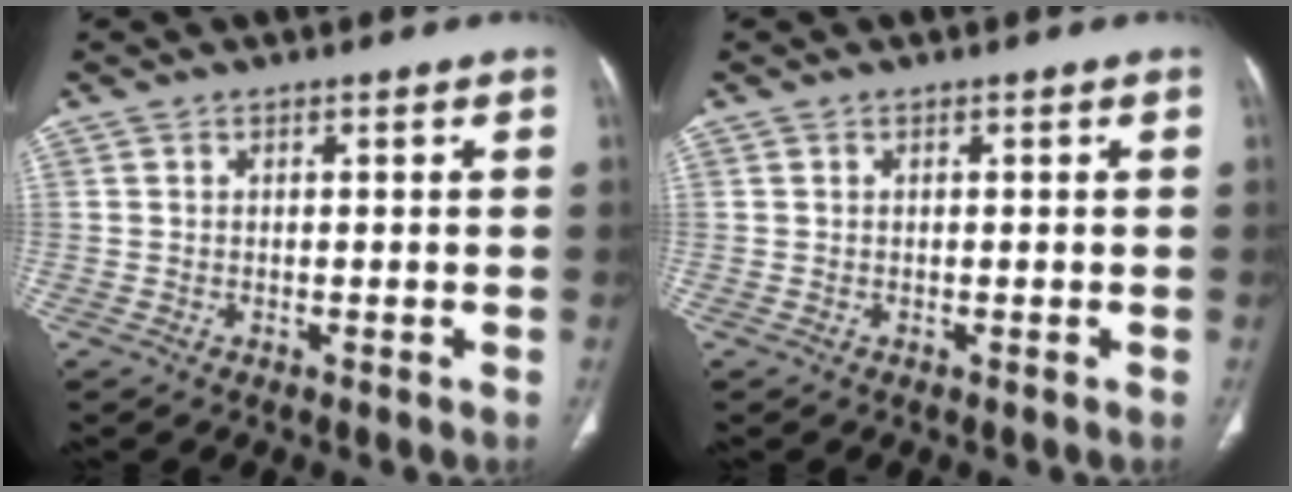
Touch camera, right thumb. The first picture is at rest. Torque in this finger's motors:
{"motor_torque": [0.00, 0.00, -0.07, 0.07, 0.01]}